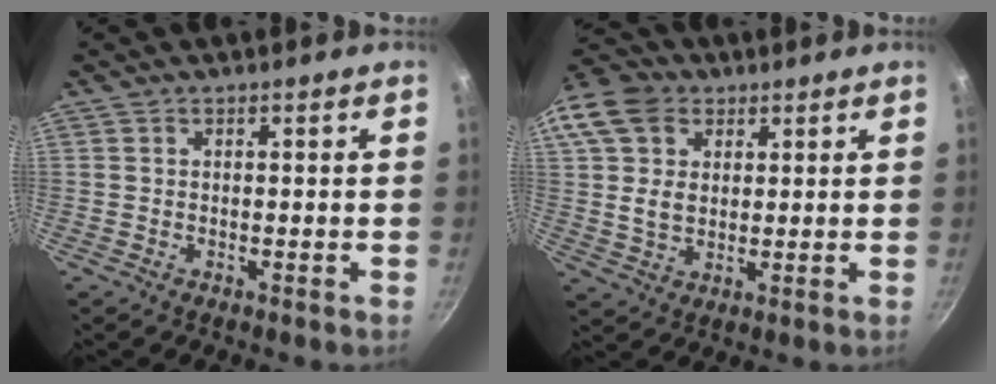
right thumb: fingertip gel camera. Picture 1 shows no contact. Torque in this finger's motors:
{"motor_torque": [0.29, 0.66, 0.30, 0.03, 0.29]}